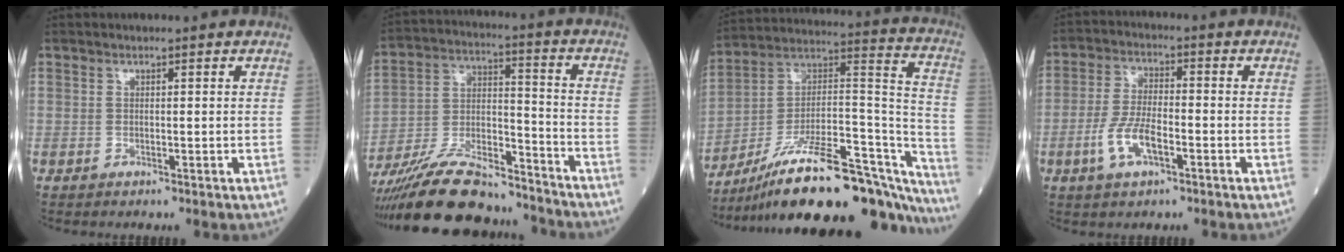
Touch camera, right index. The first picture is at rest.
{"total": 19.9, "force": [-17.9, 3.9, 7.9], "torque": [-0.171, 0.001, -0.309]}
{"total": 30.9, "force": [-24.5, 6.8, 17.5], "torque": [-0.201, 0.025, -0.366]}
{"total": 7.0, "force": [-2.9, 2.4, 5.9], "torque": [-0.126, 0.001, -0.056]}